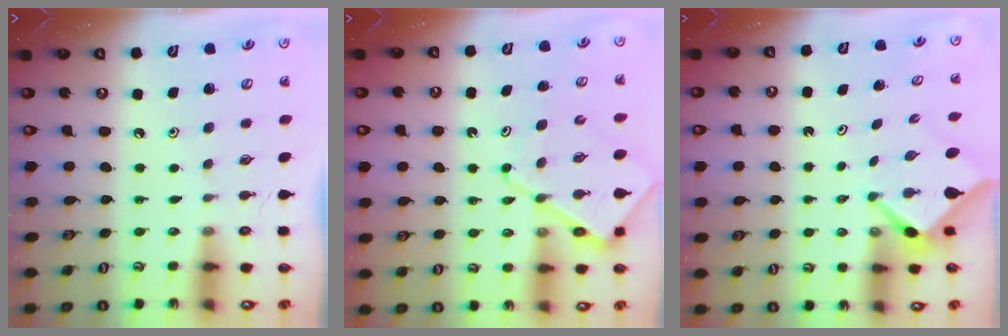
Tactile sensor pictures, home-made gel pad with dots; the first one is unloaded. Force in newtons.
{"total": 12.9, "press": 12.8, "slide": 1.4}
{"total": 2.4, "press": 2.4, "slide": 0.3}